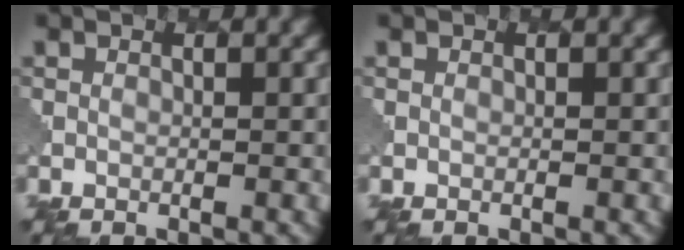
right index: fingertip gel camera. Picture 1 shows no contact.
{"total": 0.0}